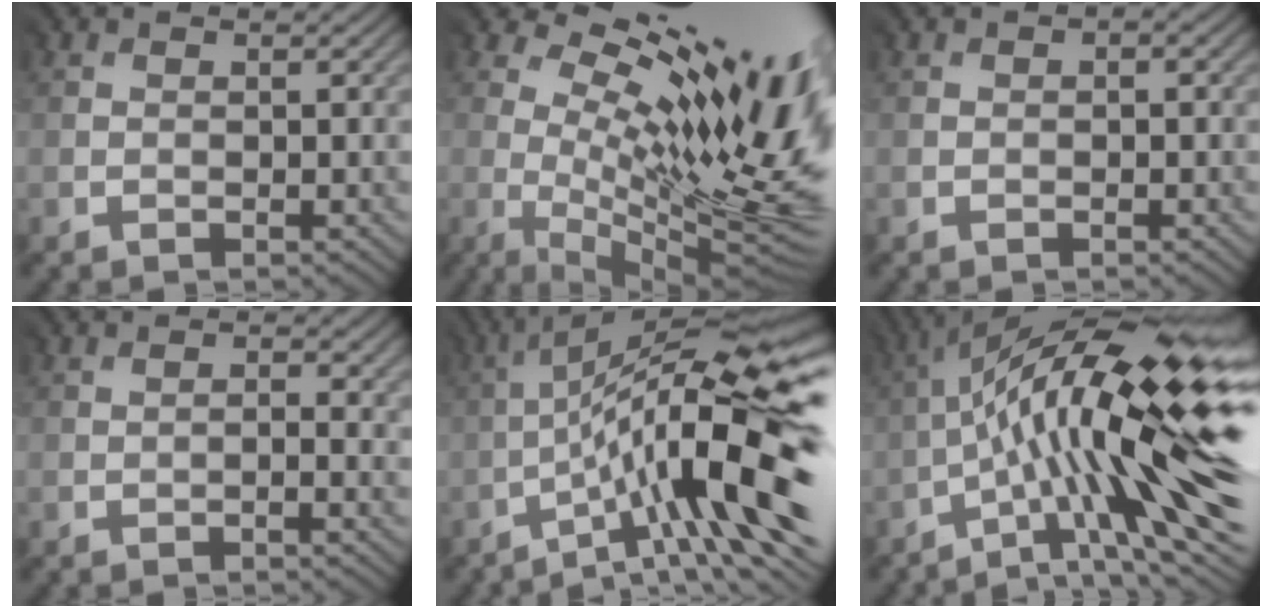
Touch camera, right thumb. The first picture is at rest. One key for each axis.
{"total": 19.0, "fx": 4.9, "fy": 6.1, "fz": 17.3, "tx": -0.257, "ty": 0.010, "tz": 0.102}
{"total": 0.6, "fx": -0.4, "fy": 0.1, "fz": 0.3, "tx": -0.002, "ty": 0.000, "tz": -0.003}
{"total": 1.7, "fx": -0.6, "fy": 0.4, "fz": 1.6, "tx": -0.029, "ty": 0.001, "tz": -0.007}
{"total": 18.5, "fx": -5.4, "fy": 4.3, "fz": 17.2, "tx": -0.265, "ty": 0.002, "tz": -0.078}
{"total": 19.7, "fx": -1.2, "fy": 5.1, "fz": 19.0, "tx": -0.318, "ty": 0.021, "tz": -0.011}